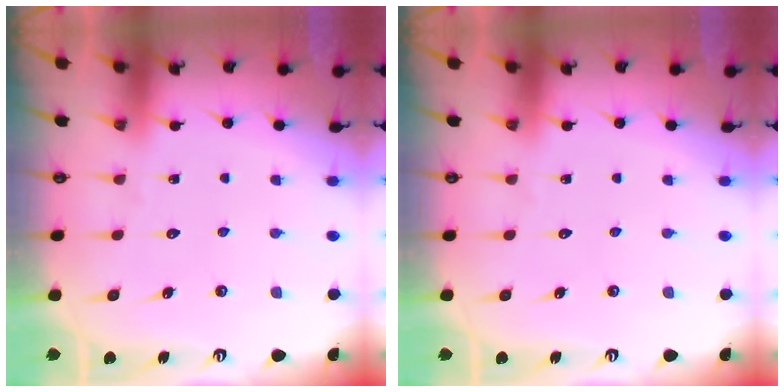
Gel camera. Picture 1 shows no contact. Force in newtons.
{"total": 0.0}